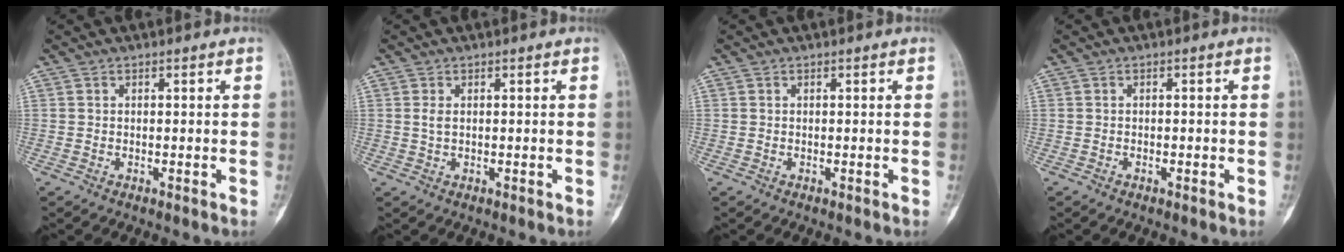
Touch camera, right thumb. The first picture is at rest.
{"total": 1.6, "force": [0.3, 0.8, 1.3], "torque": [-0.025, 0.000, 0.005]}
{"total": 0.0}
{"total": 0.7, "force": [-0.3, 0.4, 0.5], "torque": [-0.011, 0.004, -0.005]}